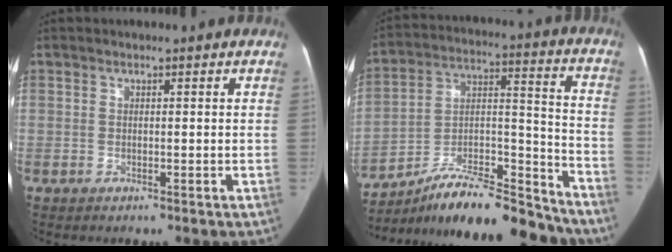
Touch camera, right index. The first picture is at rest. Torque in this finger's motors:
{"motor_torque": [0.50, -0.83, -0.32, -0.21]}